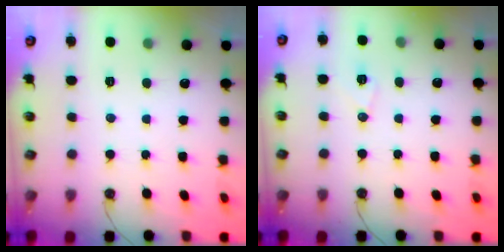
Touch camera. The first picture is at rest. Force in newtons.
{"total": 7.2, "press": 6.7, "slide": 2.5}